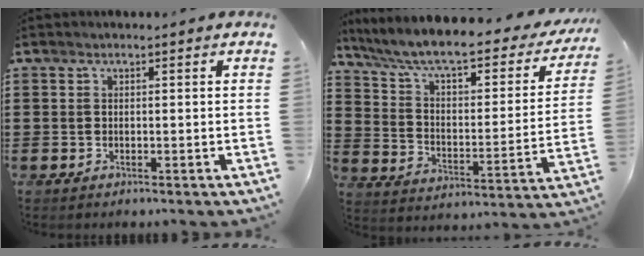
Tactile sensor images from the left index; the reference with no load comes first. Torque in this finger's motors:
{"motor_torque": [1.26, -0.88, 1.05, 0.21]}